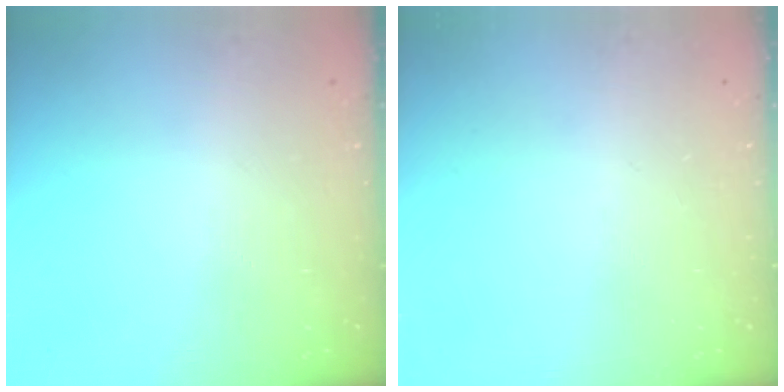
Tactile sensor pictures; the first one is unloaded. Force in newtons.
{"total": 0.0}